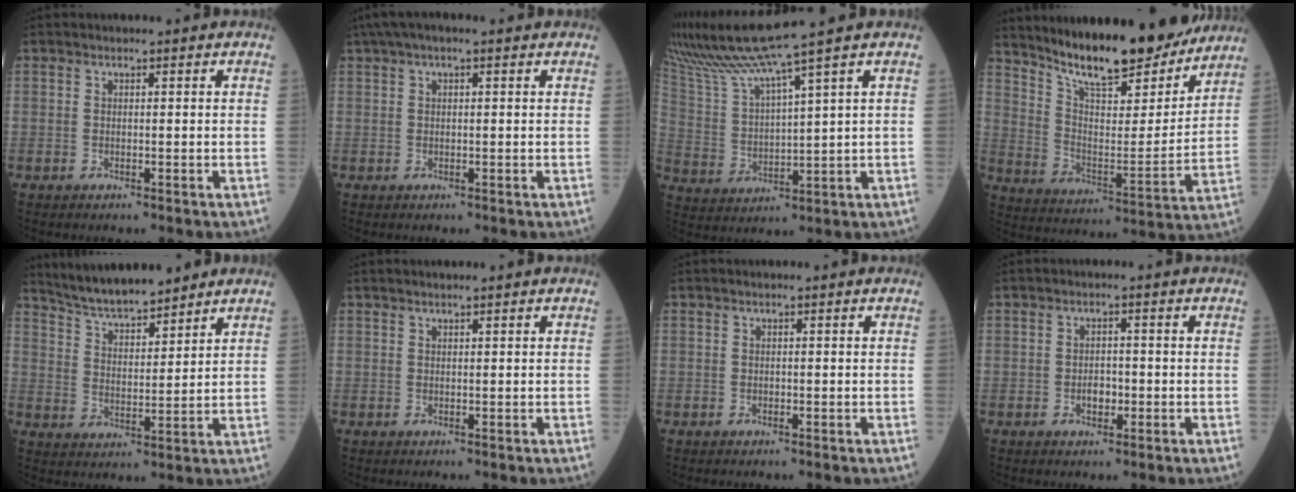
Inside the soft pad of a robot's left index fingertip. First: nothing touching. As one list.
[{"total": 5.5, "force": [3.6, 1.2, 4.0], "torque": [-0.076, 0.043, 0.059]}, {"total": 11.4, "force": [9.3, -2.4, 6.0], "torque": [-0.125, 0.004, 0.184]}, {"total": 19.7, "force": [17.1, 3.5, 9.2], "torque": [-0.148, -0.024, 0.268]}, {"total": 10.4, "force": [9.3, 1.5, 4.2], "torque": [-0.075, 0.013, 0.169]}, {"total": 1.3, "force": [1.1, -0.1, 0.7], "torque": [-0.011, 0.012, 0.021]}, {"total": 0.0}, {"total": 2.1, "force": [-0.9, 1.3, 1.5], "torque": [-0.020, 0.001, -0.012]}]